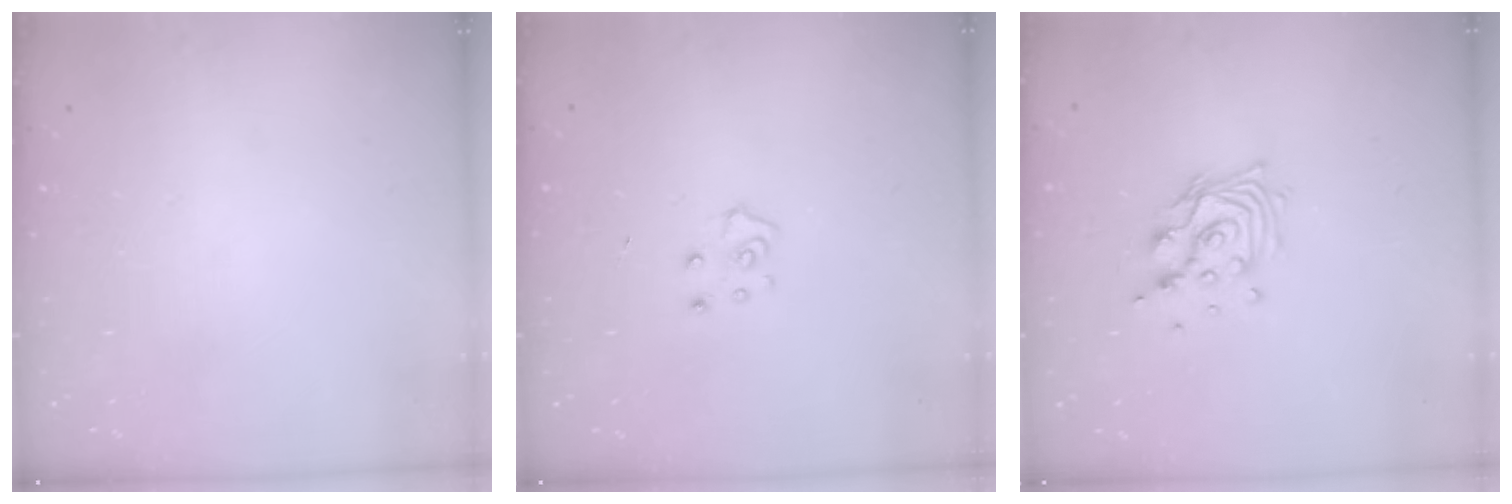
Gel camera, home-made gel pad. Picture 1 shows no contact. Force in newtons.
{"total": 5.3, "press": 5.3, "slide": 0.5}
{"total": 11.1, "press": 10.9, "slide": 1.6}